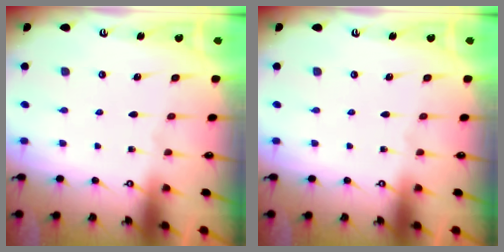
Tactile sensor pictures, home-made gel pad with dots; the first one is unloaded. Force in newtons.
{"total": 0.0}